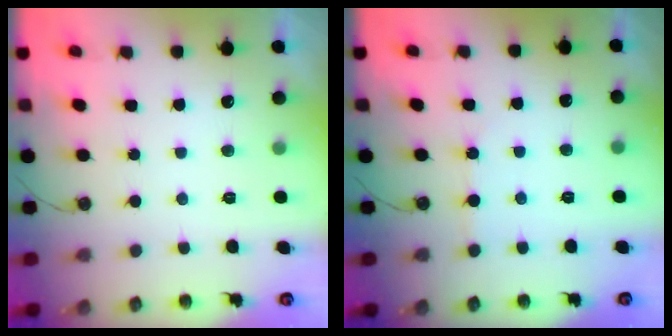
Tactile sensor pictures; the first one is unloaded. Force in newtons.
{"total": 2.6, "press": 2.6, "slide": 0.4}